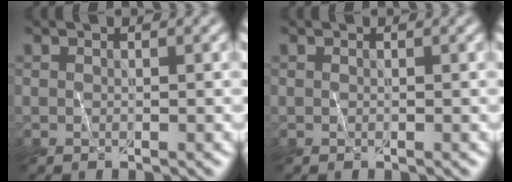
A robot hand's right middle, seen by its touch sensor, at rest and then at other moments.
{"total": 0.0}